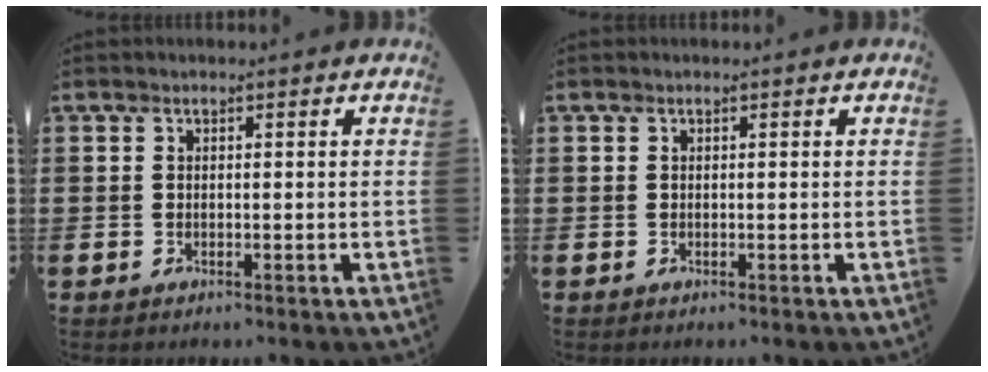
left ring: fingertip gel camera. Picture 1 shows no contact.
{"total": 0.0}